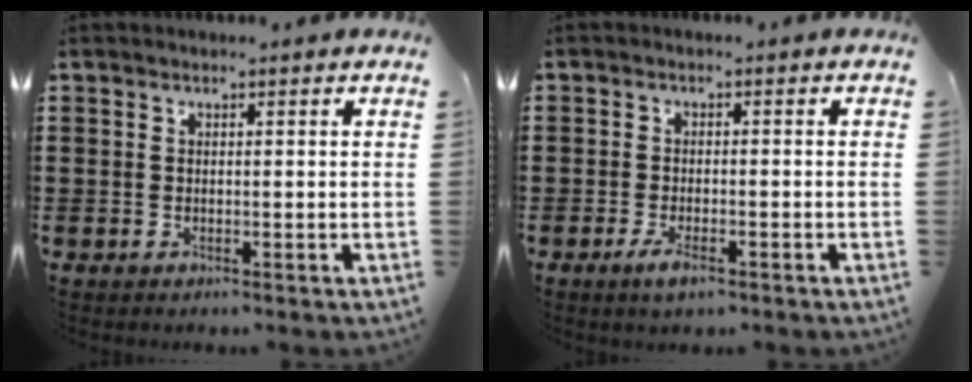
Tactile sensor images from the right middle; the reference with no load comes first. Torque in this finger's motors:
{"motor_torque": [1.61, -0.21, 0.08, 0.11]}